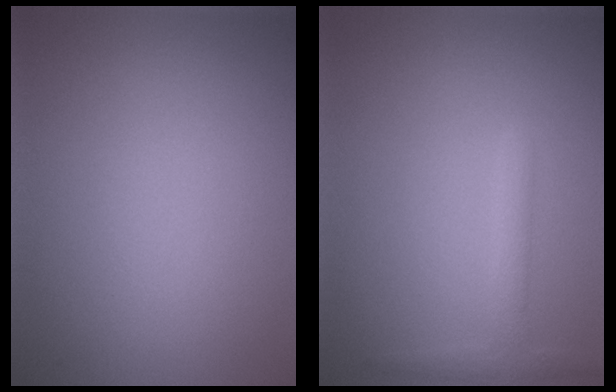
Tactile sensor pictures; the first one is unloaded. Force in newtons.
{"total": 1.9, "press": 1.9, "slide": 0.1}